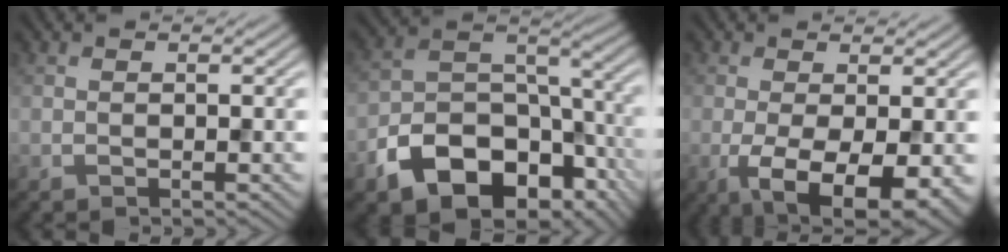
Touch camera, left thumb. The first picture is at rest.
{"total": 14.7, "force": [-8.2, 9.2, 7.9], "torque": [-0.169, -0.038, -0.141]}
{"total": 8.4, "force": [-2.8, 3.7, 7.1], "torque": [-0.143, -0.020, -0.038]}